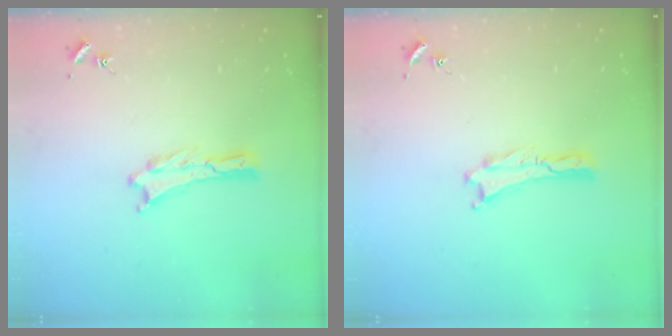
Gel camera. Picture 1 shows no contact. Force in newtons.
{"total": 0.0}